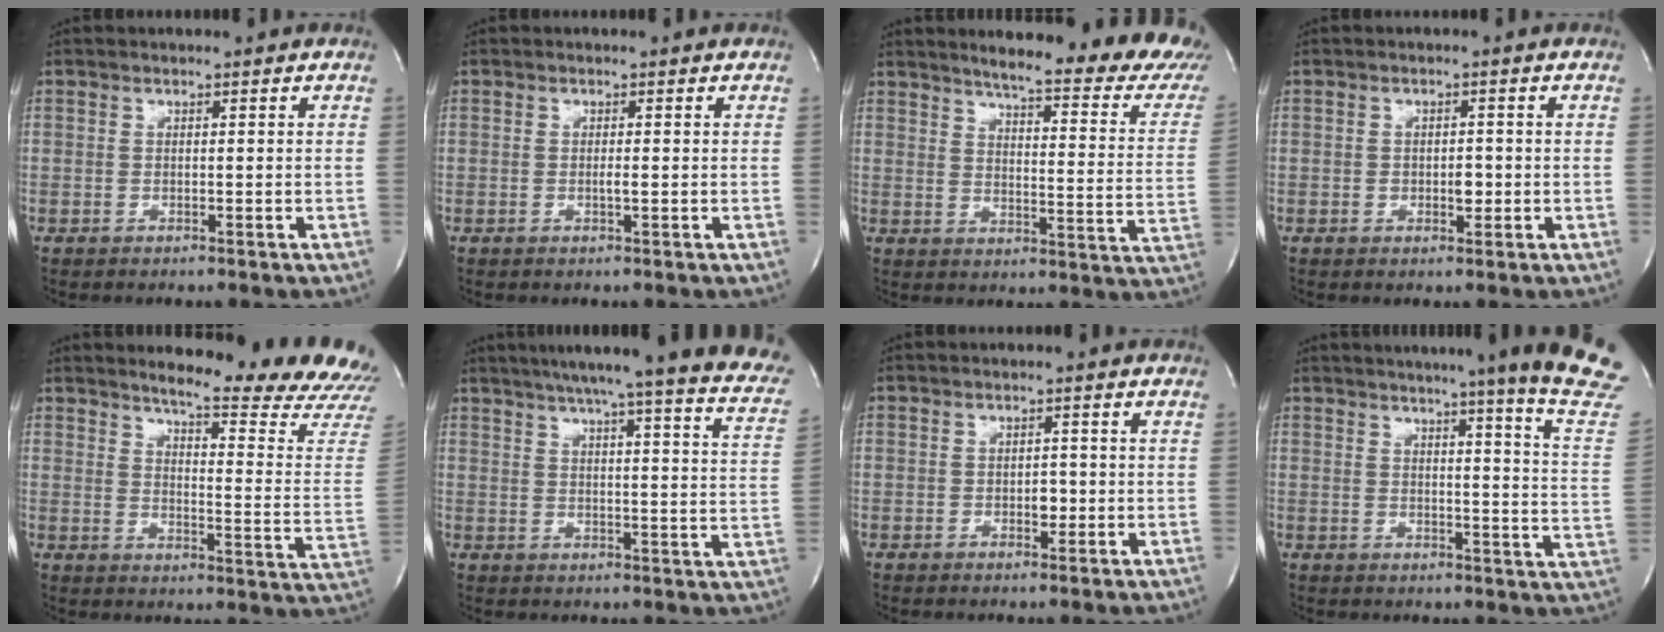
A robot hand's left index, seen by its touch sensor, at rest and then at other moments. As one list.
[{"total": 0.8, "force": [-0.1, -0.1, 0.8], "torque": [-0.017, -0.002, -0.002]}, {"total": 22.7, "force": [19.5, 2.1, 11.6], "torque": [-0.153, -0.073, 0.222]}, {"total": 2.1, "force": [-0.4, 1.2, 1.7], "torque": [-0.023, 0.002, -0.003]}, {"total": 19.9, "force": [18.4, 0.1, 7.5], "torque": [-0.102, -0.116, 0.212]}, {"total": 26.2, "force": [22.3, 1.2, 13.6], "torque": [-0.183, -0.051, 0.259]}, {"total": 1.8, "force": [-0.4, 1.1, 1.4], "torque": [-0.018, 0.002, -0.004]}, {"total": 21.1, "force": [17.3, -1.7, 12.0], "torque": [-0.159, -0.080, 0.198]}]